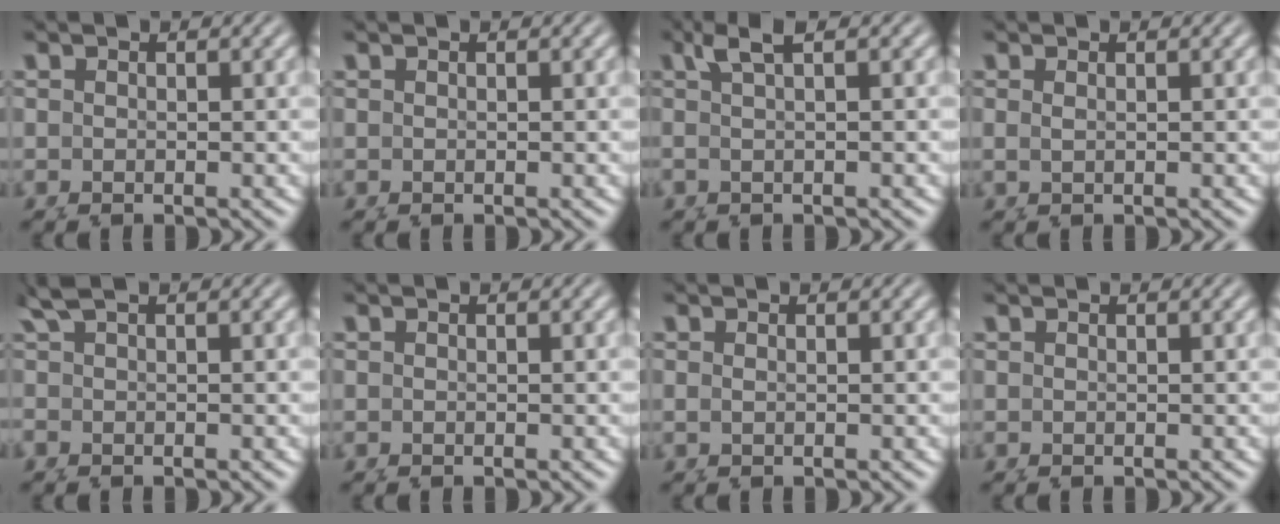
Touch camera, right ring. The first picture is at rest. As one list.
[{"total": 0.0}, {"total": 2.4, "force": [1.3, -0.5, 2.0], "torque": [-0.035, 0.011, 0.021]}, {"total": 1.0, "force": [0.5, -0.8, 0.2], "torque": [-0.008, -0.003, 0.012]}, {"total": 1.1, "force": [0.7, -0.4, 0.7], "torque": [-0.020, 0.003, 0.016]}, {"total": 0.0}, {"total": 0.7, "force": [0.2, -0.6, 0.2], "torque": [-0.008, -0.003, 0.006]}, {"total": 0.0}]